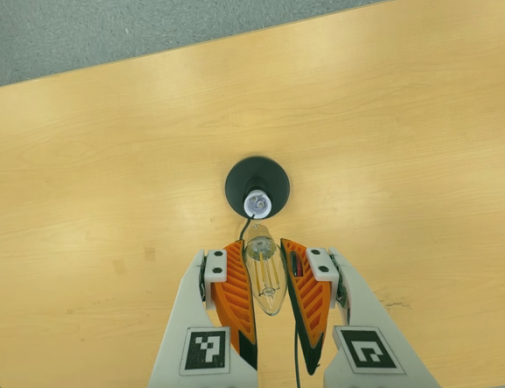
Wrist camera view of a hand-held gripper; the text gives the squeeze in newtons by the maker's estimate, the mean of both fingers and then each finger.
{"total": 21.6, "left": 23.9, "right": 19.4}